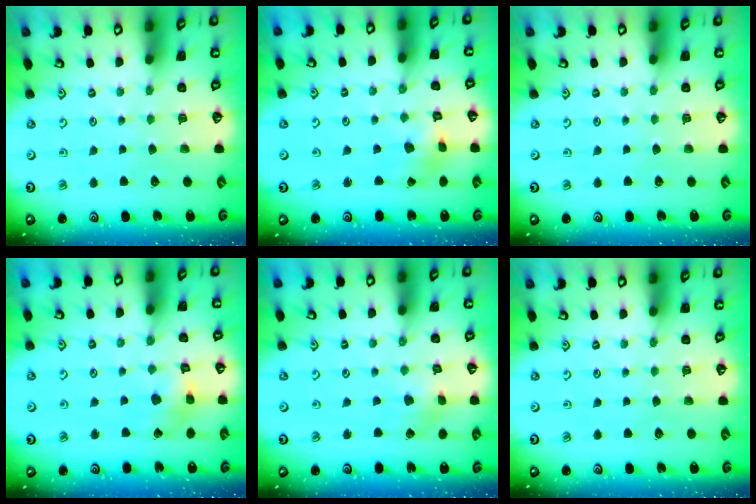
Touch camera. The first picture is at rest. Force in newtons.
{"total": 3.5, "press": 3.5, "slide": 0.8}
{"total": 0.0}
{"total": 6.3, "press": 6.3, "slide": 0.5}
{"total": 3.0, "press": 3.0, "slide": 0.4}
{"total": 0.0}